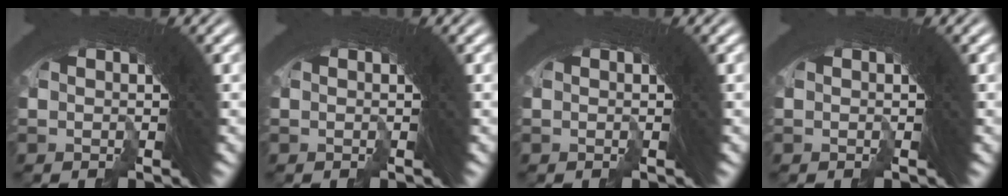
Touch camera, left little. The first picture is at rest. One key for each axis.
{"total": 0.0}
{"total": 0.0}
{"total": 0.0}